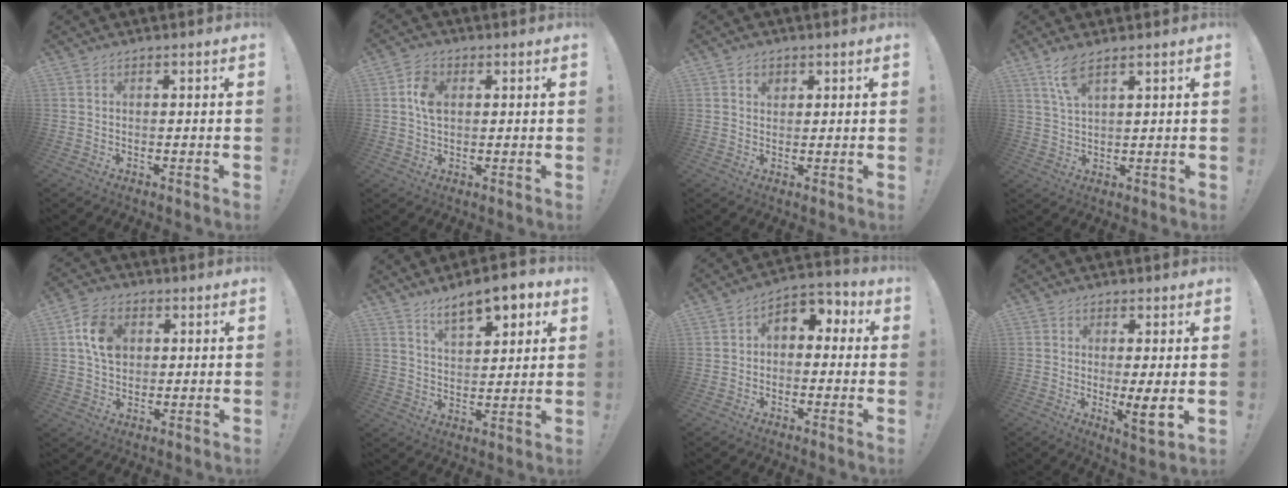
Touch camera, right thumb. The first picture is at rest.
{"total": 6.4, "force": [1.1, 4.4, 4.5], "torque": [-0.081, 0.005, 0.020]}
{"total": 2.3, "force": [0.9, 1.9, 0.8], "torque": [0.000, -0.005, 0.014]}
{"total": 5.5, "force": [3.7, 1.3, 3.9], "torque": [-0.084, -0.009, 0.066]}
{"total": 10.2, "force": [2.6, 7.6, 6.2], "torque": [-0.103, 0.010, 0.050]}
{"total": 10.9, "force": [7.3, 4.5, 6.7], "torque": [-0.091, -0.041, 0.126]}
{"total": 5.6, "force": [0.4, 4.4, 3.4], "torque": [-0.044, 0.004, 0.011]}
{"total": 6.7, "force": [0.2, 1.0, 6.6], "torque": [-0.075, -0.023, 0.006]}